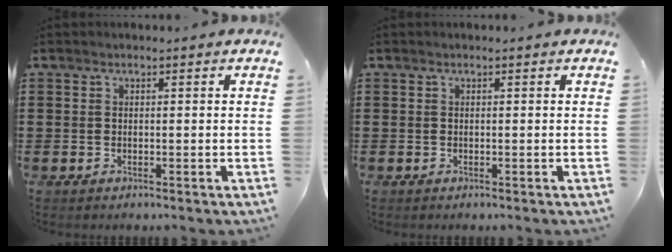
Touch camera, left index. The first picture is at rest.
{"total": 0.0}